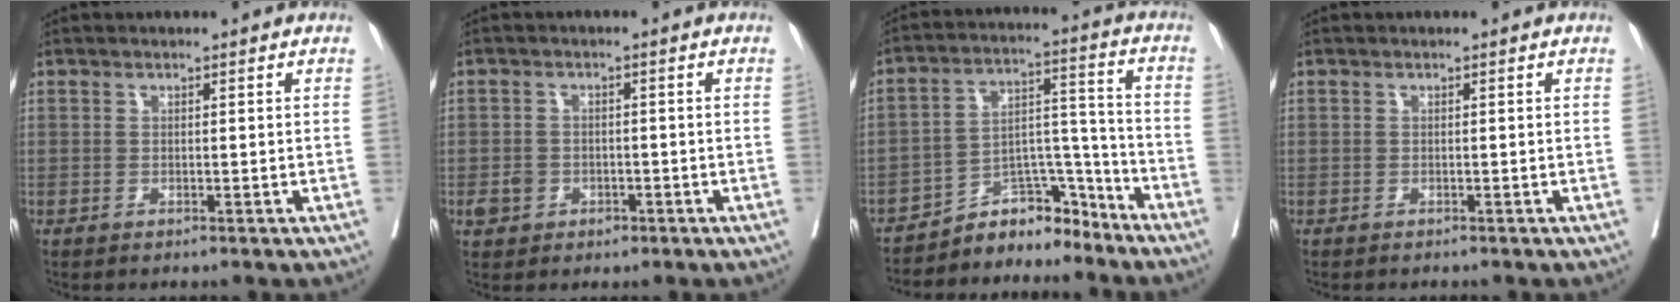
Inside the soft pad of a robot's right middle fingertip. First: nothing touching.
{"total": 3.2, "force": [-1.3, 2.6, 1.2], "torque": [-0.019, 0.009, -0.010]}
{"total": 8.6, "force": [-8.2, 2.4, 0.7], "torque": [0.001, 0.056, -0.142]}
{"total": 0.8, "force": [-0.8, 0.2, 0.2], "torque": [-0.006, -0.001, -0.014]}